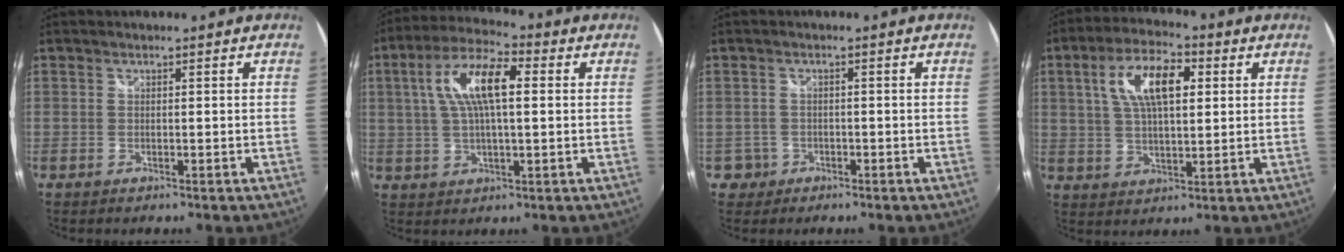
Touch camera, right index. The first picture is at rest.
{"total": 11.7, "force": [2.6, 4.0, 10.7], "torque": [-0.204, 0.022, 0.043]}
{"total": 2.7, "force": [-0.8, 2.5, 0.0], "torque": [-0.006, 0.008, -0.012]}
{"total": 11.6, "force": [3.5, 4.9, 9.9], "torque": [-0.184, 0.021, 0.061]}